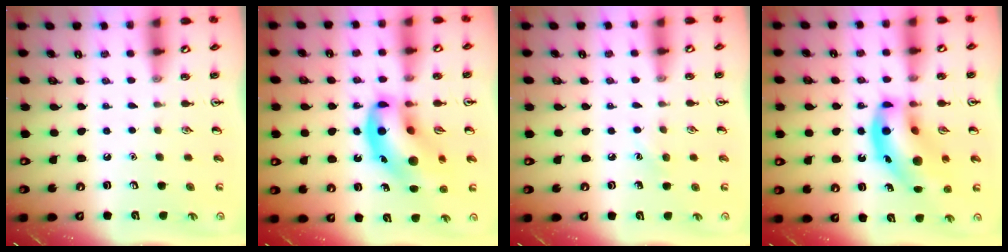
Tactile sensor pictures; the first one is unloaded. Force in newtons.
{"total": 17.3, "press": 17.0, "slide": 3.3}
{"total": 4.7, "press": 4.5, "slide": 1.4}
{"total": 17.3, "press": 16.7, "slide": 4.8}